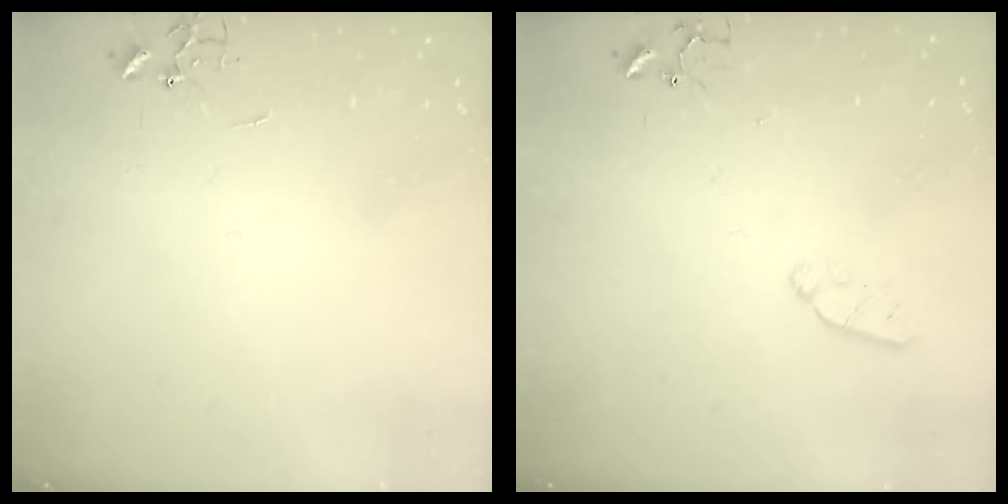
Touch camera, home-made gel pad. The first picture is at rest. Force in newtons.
{"total": 5.2, "press": 5.1, "slide": 0.7}